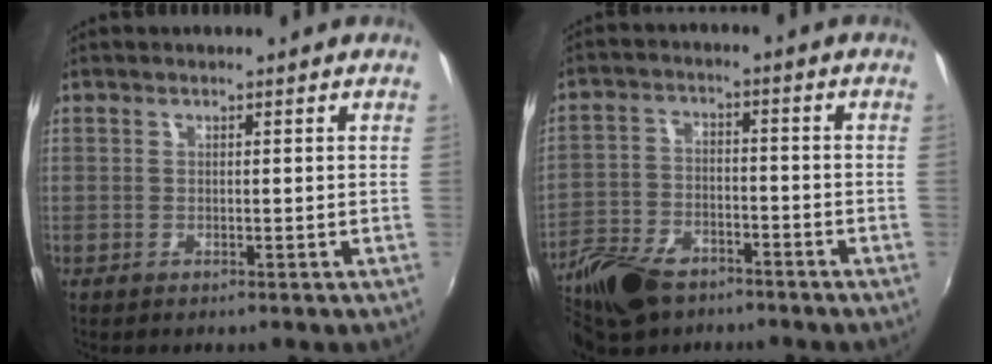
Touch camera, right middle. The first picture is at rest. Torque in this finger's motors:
{"motor_torque": [0.65, -1.32, 0.04, 0.07]}